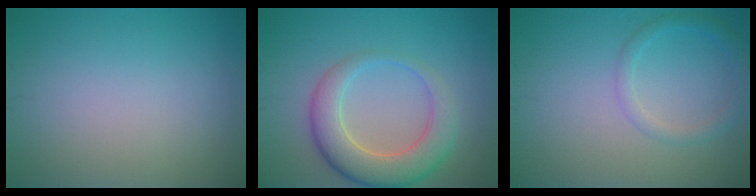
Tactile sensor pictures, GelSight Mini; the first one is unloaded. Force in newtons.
{"total": 6.1, "press": 6.1, "slide": 0.7}
{"total": 1.9, "press": 1.9, "slide": 0.2}